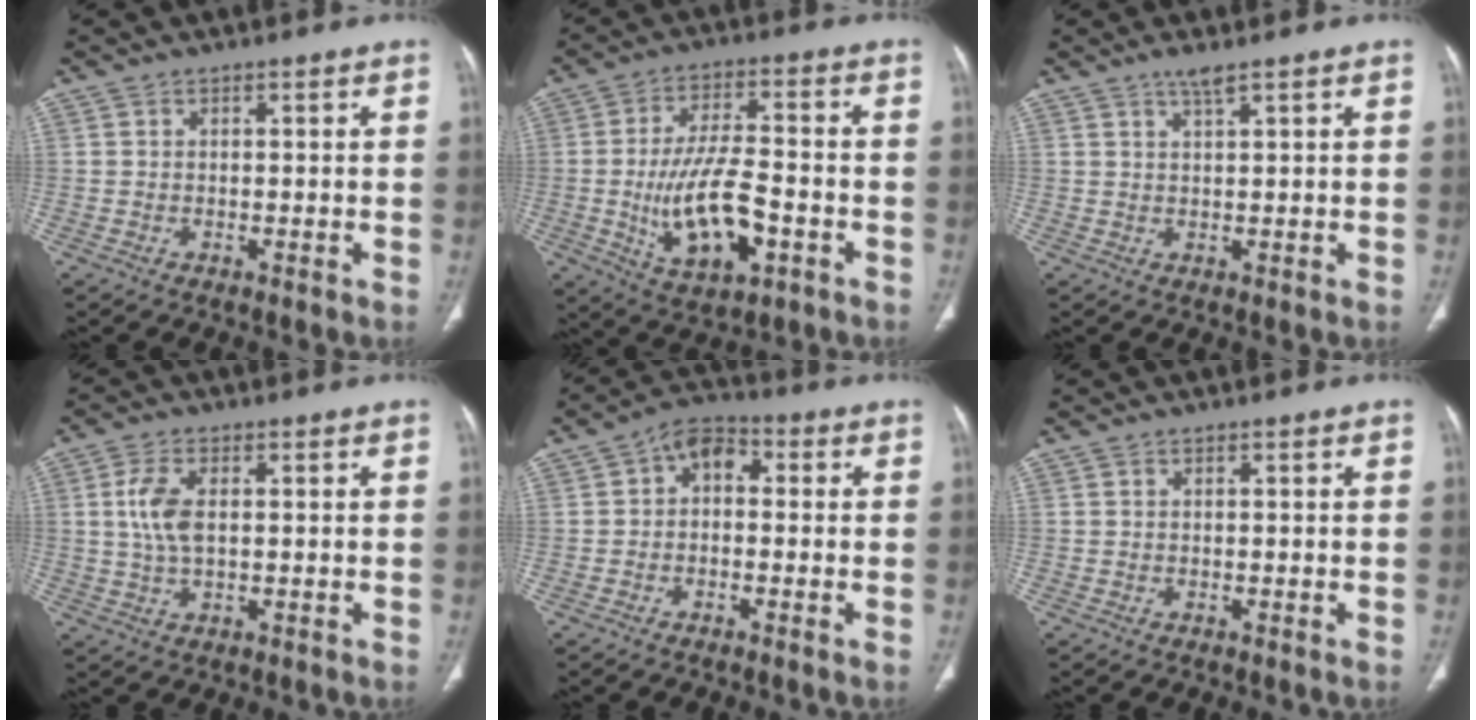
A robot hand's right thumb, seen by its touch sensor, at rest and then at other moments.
{"total": 14.2, "force": [-3.8, 6.3, 12.2], "torque": [-0.213, 0.016, -0.059]}
{"total": 2.1, "force": [1.5, 0.0, 1.5], "torque": [-0.034, -0.007, 0.032]}
{"total": 6.0, "force": [0.9, 3.1, 5.1], "torque": [-0.114, 0.002, 0.016]}
{"total": 5.8, "force": [0.3, 4.0, 4.2], "torque": [-0.048, 0.021, -0.014]}
{"total": 0.0}